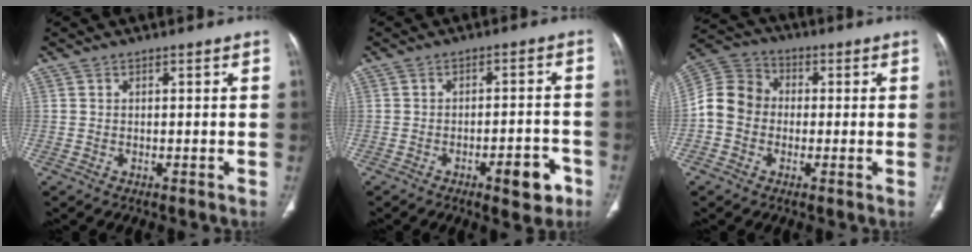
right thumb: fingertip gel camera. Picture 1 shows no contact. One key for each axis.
{"total": 7.3, "fx": -4.0, "fy": 2.6, "fz": 5.5, "tx": -0.059, "ty": 0.027, "tz": -0.050}
{"total": 9.0, "fx": -1.3, "fy": 7.8, "fz": 4.4, "tx": -0.072, "ty": 0.035, "tz": -0.038}